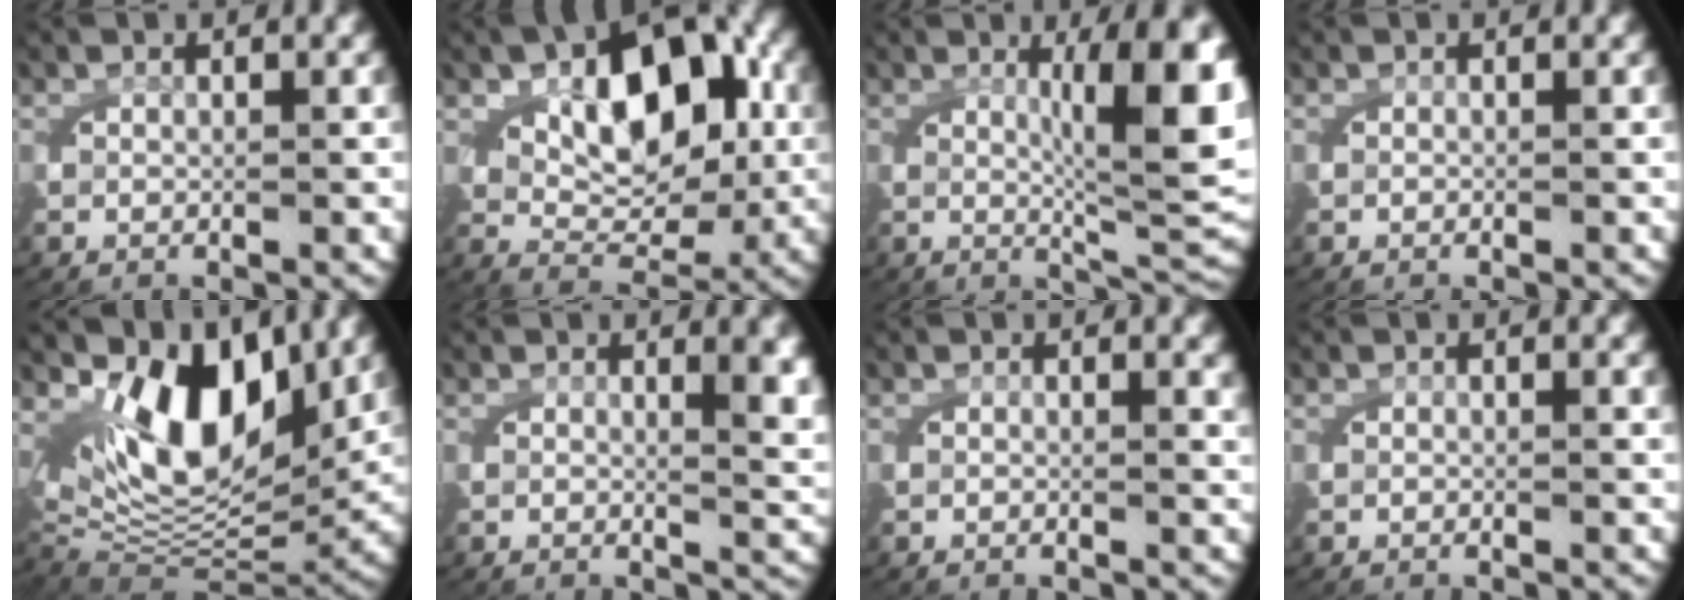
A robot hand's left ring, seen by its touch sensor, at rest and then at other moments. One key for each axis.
{"total": 8.6, "fx": 2.5, "fy": 4.8, "fz": 6.7, "tx": -0.110, "ty": -0.007, "tz": 0.050}
{"total": 9.3, "fx": 1.4, "fy": 2.9, "fz": 8.7, "tx": -0.115, "ty": -0.006, "tz": 0.029}
{"total": 0.0}
{"total": 12.8, "fx": 3.0, "fy": 7.9, "fz": 9.6, "tx": -0.198, "ty": -0.027, "tz": 0.063}
{"total": 2.9, "fx": 1.1, "fy": 0.4, "fz": 2.7, "tx": -0.043, "ty": -0.011, "tz": 0.020}
{"total": 0.6, "fx": 0.3, "fy": 0.0, "fz": 0.4, "tx": -0.012, "ty": -0.003, "tz": 0.005}
{"total": 0.0}